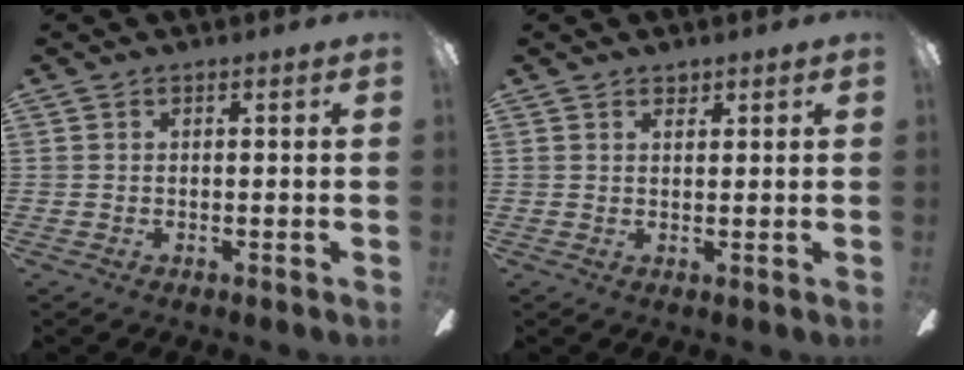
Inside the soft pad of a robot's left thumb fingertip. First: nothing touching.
{"total": 1.7, "force": [1.4, 0.9, 0.6], "torque": [-0.006, -0.003, 0.025]}